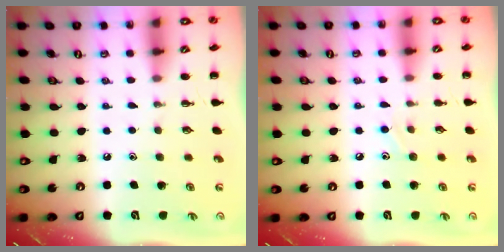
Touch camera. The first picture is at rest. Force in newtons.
{"total": 5.5, "press": 5.3, "slide": 1.7}